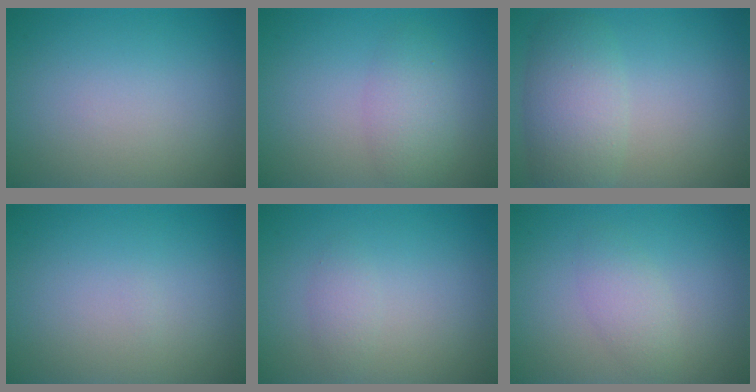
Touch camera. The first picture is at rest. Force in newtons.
{"total": 2.6, "press": 2.6, "slide": 0.2}
{"total": 4.7, "press": 4.7, "slide": 0.1}
{"total": 0.0}
{"total": 1.1, "press": 1.1, "slide": 0.1}
{"total": 1.7, "press": 1.7, "slide": 0.1}